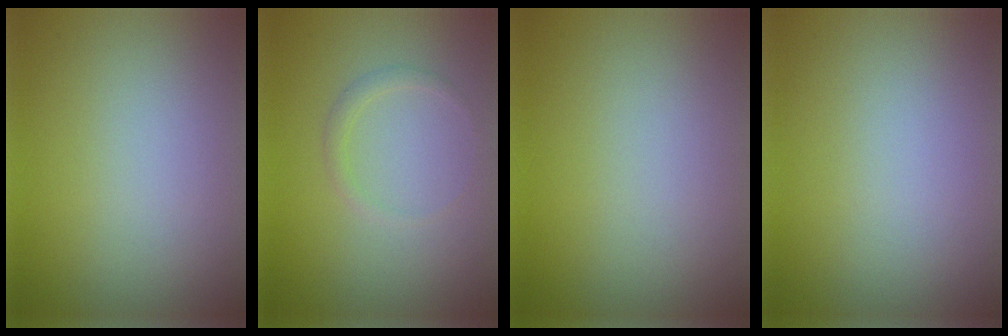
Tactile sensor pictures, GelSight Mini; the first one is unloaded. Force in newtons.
{"total": 0.9, "press": 0.9, "slide": 0.1}
{"total": 0.0}
{"total": 0.0}